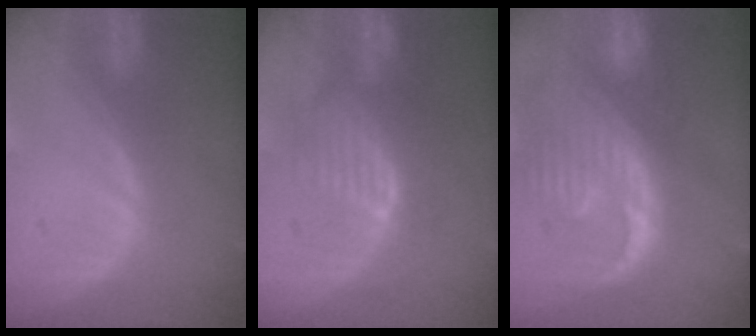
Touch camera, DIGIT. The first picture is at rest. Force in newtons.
{"total": 8.0, "press": 8.0, "slide": 0.7}
{"total": 13.4, "press": 11.5, "slide": 6.8}